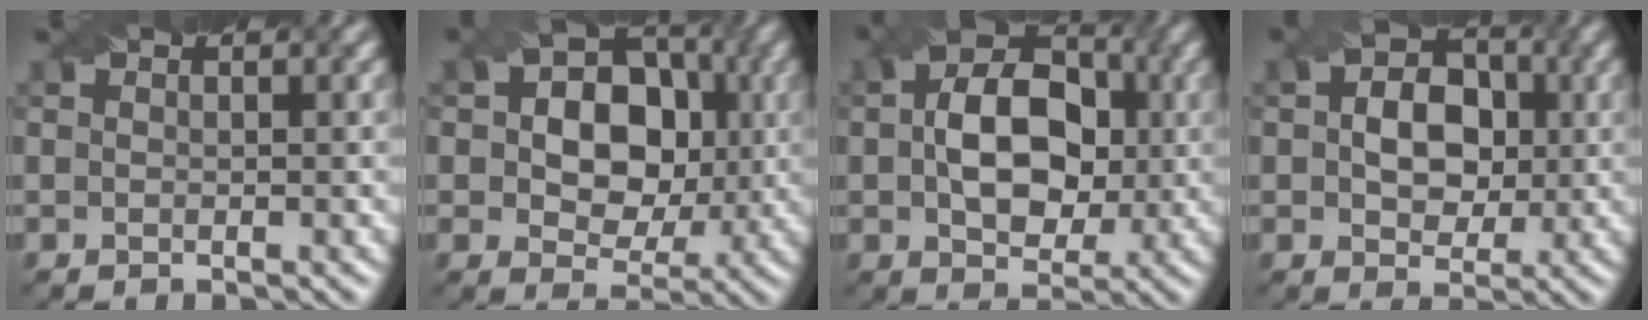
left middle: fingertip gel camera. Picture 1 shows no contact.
{"total": 9.0, "force": [1.0, 6.9, 5.6], "torque": [-0.067, 0.018, 0.005]}
{"total": 8.8, "force": [0.4, 5.9, 6.5], "torque": [-0.111, 0.005, 0.003]}
{"total": 5.6, "force": [0.3, 4.0, 3.8], "torque": [-0.064, 0.003, -0.004]}